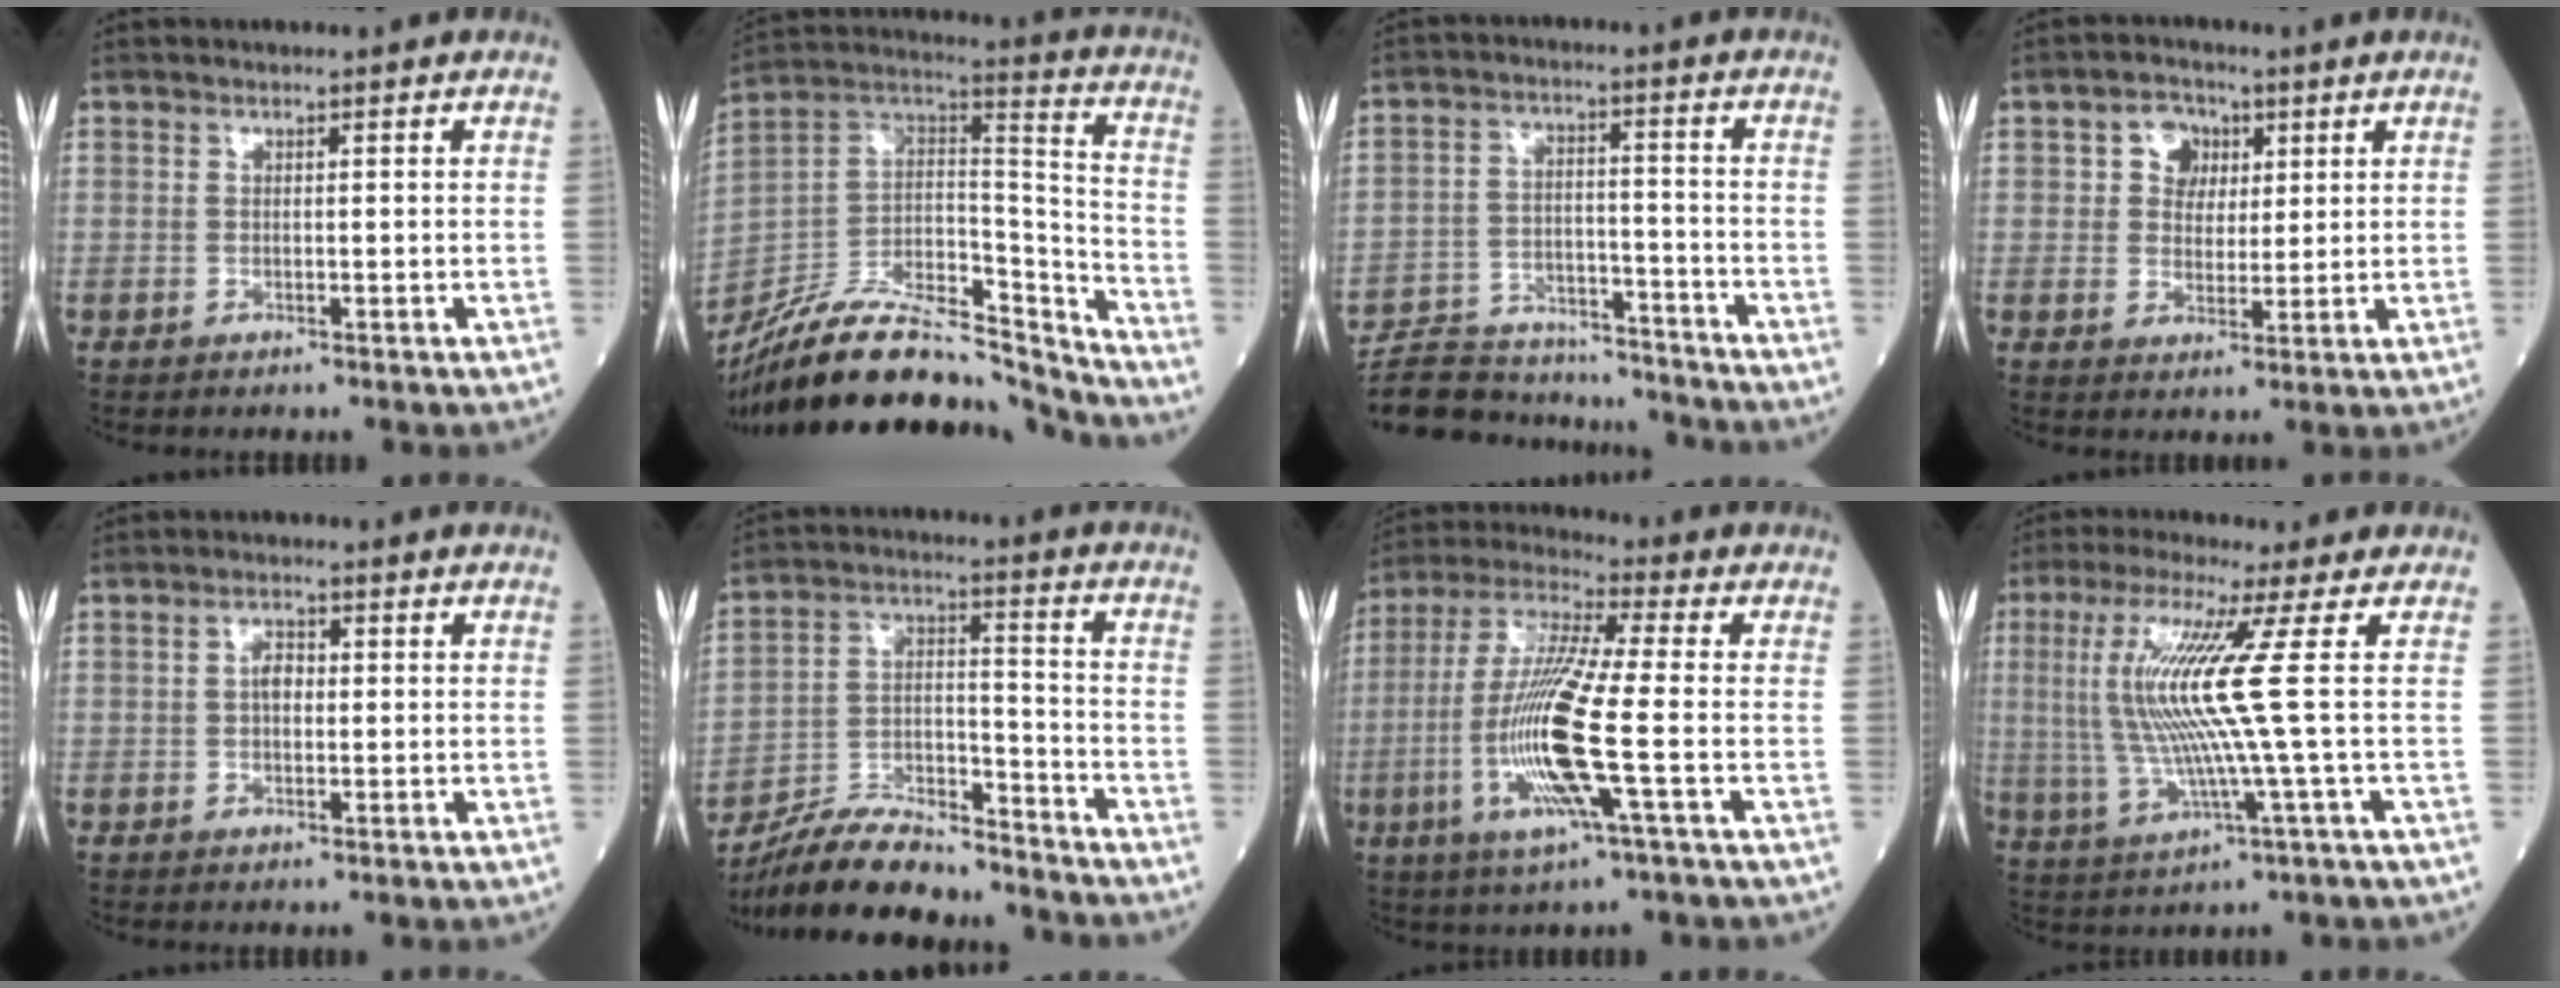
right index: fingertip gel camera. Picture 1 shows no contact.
{"total": 26.2, "force": [-23.6, 4.7, 10.4], "torque": [-0.197, 0.020, -0.394]}
{"total": 16.8, "force": [-16.0, 3.5, 3.9], "torque": [-0.076, 0.014, -0.244]}
{"total": 4.6, "force": [1.6, 3.8, 2.2], "torque": [-0.035, 0.016, 0.027]}
{"total": 2.3, "force": [0.1, 1.4, 1.8], "torque": [-0.033, 0.006, 0.000]}
{"total": 15.3, "force": [-14.3, 2.5, 4.9], "torque": [-0.089, 0.023, -0.251]}
{"total": 14.7, "force": [-3.4, 0.2, 14.3], "torque": [-0.302, -0.012, -0.076]}
{"total": 11.7, "force": [1.6, -1.8, 11.5], "torque": [-0.244, -0.002, 0.030]}